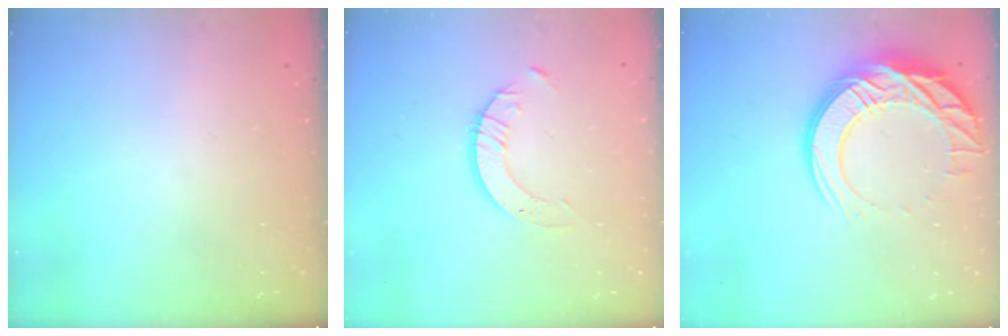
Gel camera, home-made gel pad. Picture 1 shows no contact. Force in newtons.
{"total": 3.3, "press": 3.3, "slide": 0.3}
{"total": 18.7, "press": 18.6, "slide": 1.8}